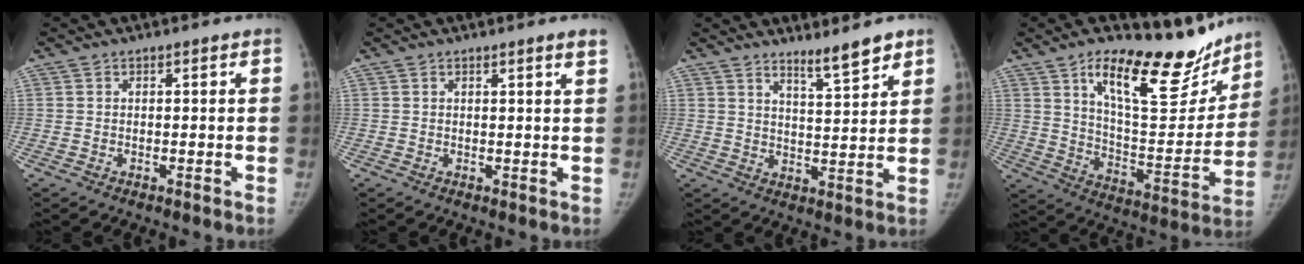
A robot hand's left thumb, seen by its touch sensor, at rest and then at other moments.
{"total": 1.8, "force": [1.3, -0.2, 1.2], "torque": [-0.014, -0.006, 0.016]}
{"total": 6.2, "force": [5.1, 0.8, 3.4], "torque": [-0.046, -0.046, 0.084]}
{"total": 22.5, "force": [15.8, 8.4, 13.7], "torque": [-0.144, -0.090, 0.249]}